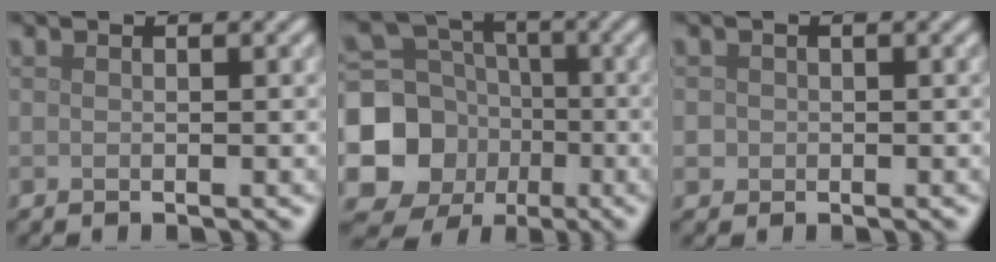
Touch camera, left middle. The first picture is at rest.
{"total": 11.4, "force": [-2.9, 10.3, 3.9], "torque": [-0.117, -0.025, -0.069]}
{"total": 1.1, "force": [-0.2, 1.1, 0.2], "torque": [0.006, -0.004, -0.003]}